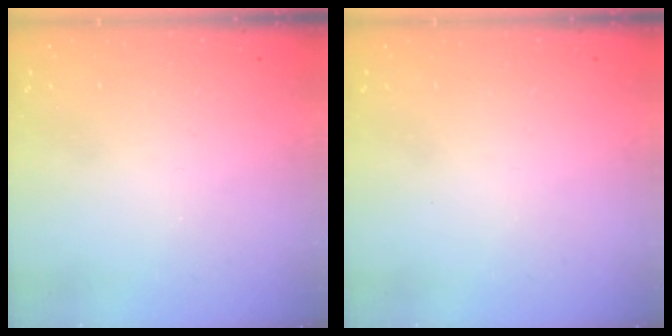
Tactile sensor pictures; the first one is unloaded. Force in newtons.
{"total": 0.0}